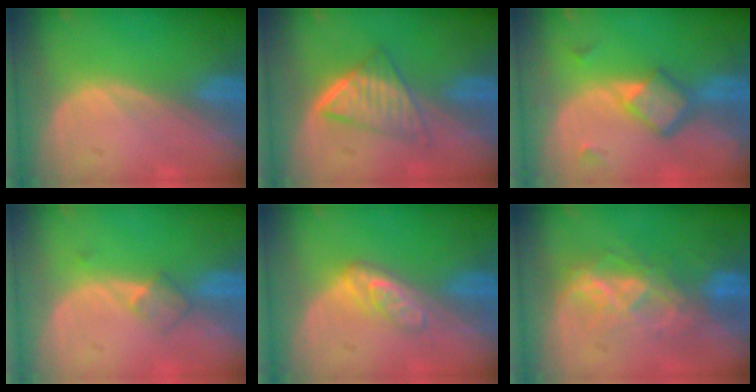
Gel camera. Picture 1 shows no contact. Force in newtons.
{"total": 6.6, "press": 5.5, "slide": 3.6}
{"total": 5.9, "press": 5.1, "slide": 2.9}
{"total": 2.7, "press": 2.4, "slide": 1.1}
{"total": 4.8, "press": 4.2, "slide": 2.3}
{"total": 6.5, "press": 6.4, "slide": 1.1}